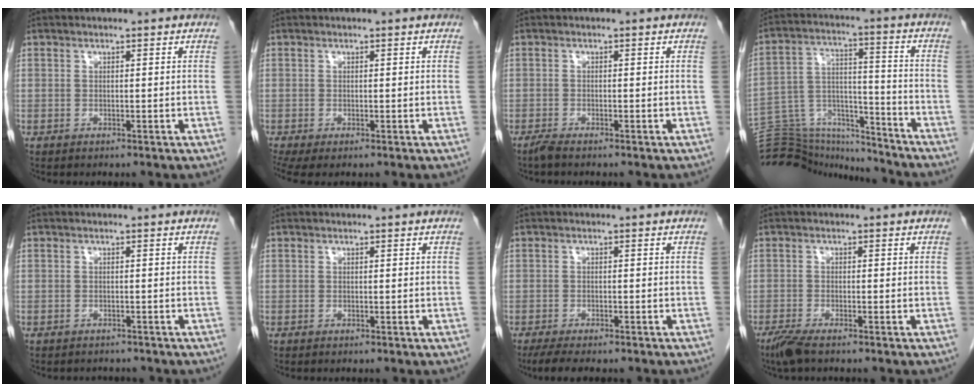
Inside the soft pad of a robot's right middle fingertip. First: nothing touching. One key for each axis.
{"total": 3.0, "fx": -1.6, "fy": 1.1, "fz": 2.2, "tx": -0.043, "ty": -0.009, "tz": -0.028}
{"total": 1.3, "fx": -1.1, "fy": -0.1, "fz": 0.7, "tx": -0.022, "ty": -0.005, "tz": -0.023}
{"total": 17.9, "fx": -17.2, "fy": 3.9, "fz": 3.3, "tx": -0.072, "ty": 0.044, "tz": -0.269}
{"total": 2.1, "fx": -1.9, "fy": 0.8, "fz": 0.1, "tx": -0.011, "ty": -0.004, "tz": -0.026}
{"total": 0.0}
{"total": 5.4, "fx": -4.3, "fy": 1.3, "fz": 3.0, "tx": -0.052, "ty": -0.015, "tz": -0.063}
{"total": 3.2, "fx": -2.4, "fy": 0.4, "fz": 2.1, "tx": -0.047, "ty": -0.010, "tz": -0.048}